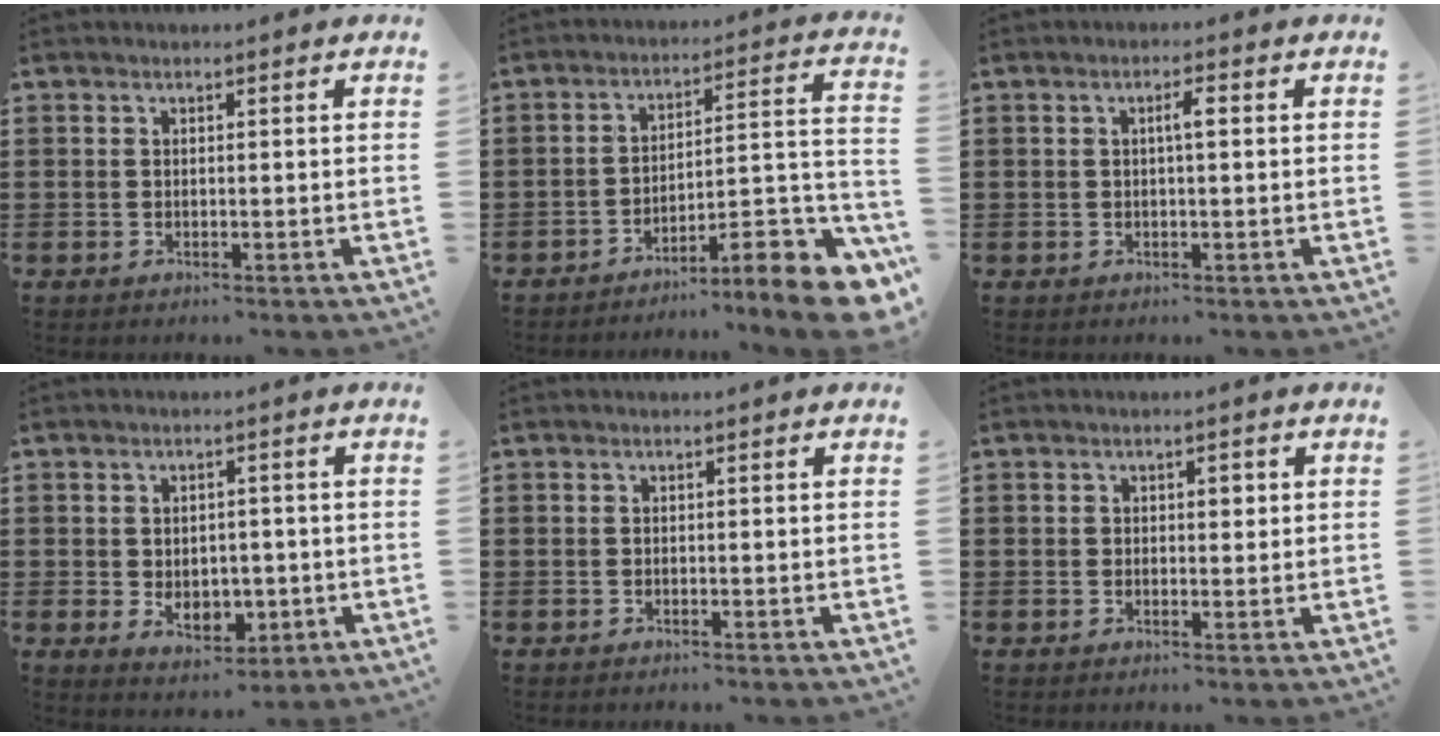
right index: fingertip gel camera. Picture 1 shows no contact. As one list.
[{"total": 8.9, "force": [-6.5, 1.4, 6.0], "torque": [-0.070, -0.001, -0.125]}, {"total": 2.1, "force": [0.2, 0.4, 2.0], "torque": [-0.039, 0.003, 0.001]}, {"total": 3.9, "force": [-0.7, 2.8, 2.7], "torque": [-0.048, 0.006, -0.016]}, {"total": 0.0}, {"total": 1.3, "force": [0.3, 1.0, 0.9], "torque": [-0.010, 0.006, 0.001]}]